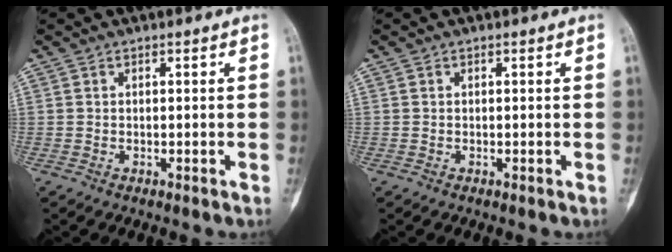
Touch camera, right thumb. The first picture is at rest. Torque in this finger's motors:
{"motor_torque": [-0.17, 0.22, -0.06, 0.05, 0.03]}